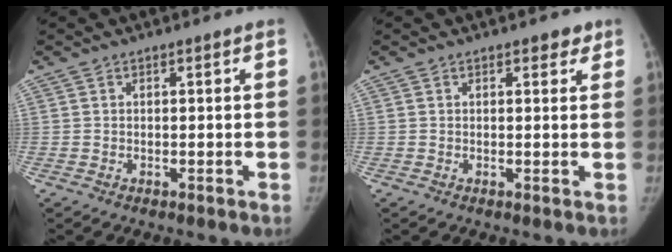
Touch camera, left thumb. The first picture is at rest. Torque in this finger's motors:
{"motor_torque": [0.38, 0.26, 0.46, -0.52, 0.04]}